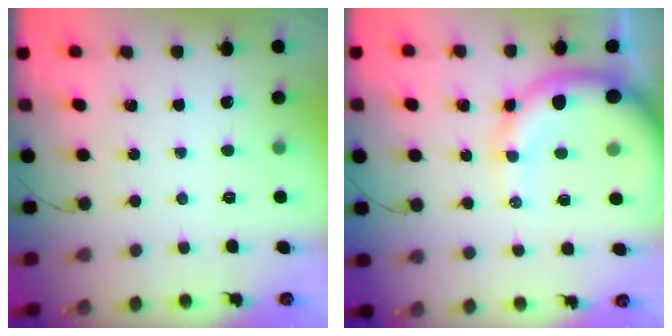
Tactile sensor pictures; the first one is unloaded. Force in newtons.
{"total": 13.3, "press": 13.0, "slide": 2.7}